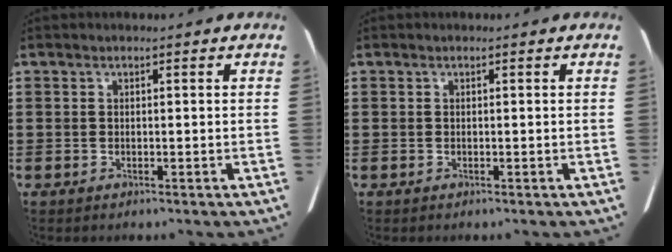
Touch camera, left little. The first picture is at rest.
{"total": 0.0}